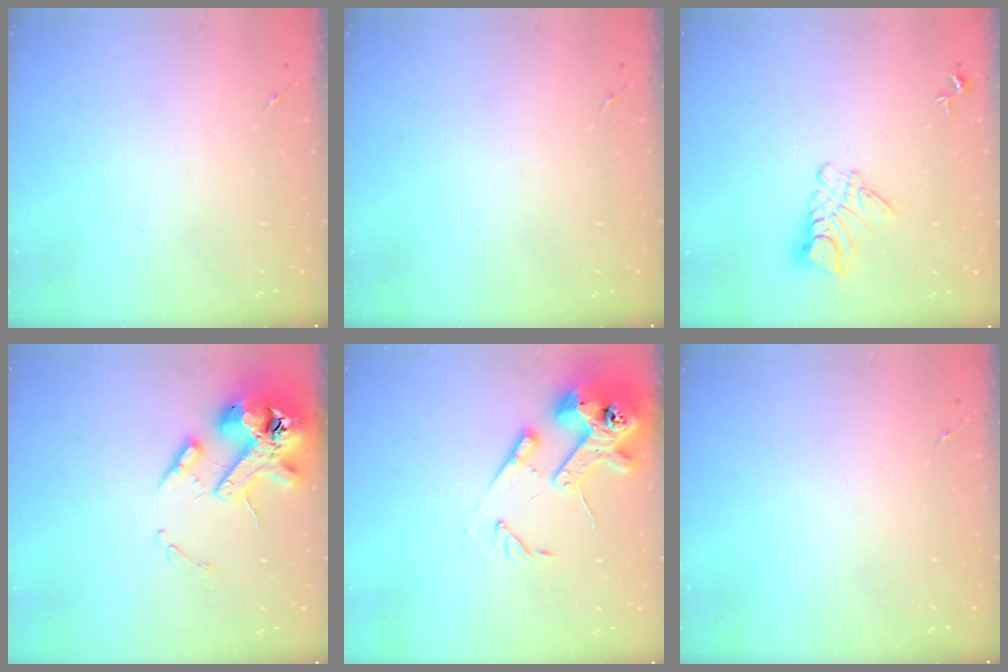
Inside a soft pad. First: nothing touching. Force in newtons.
{"total": 0.0}
{"total": 9.2, "press": 9.2, "slide": 0.9}
{"total": 14.5, "press": 14.3, "slide": 2.0}
{"total": 15.7, "press": 15.5, "slide": 2.1}
{"total": 0.0}